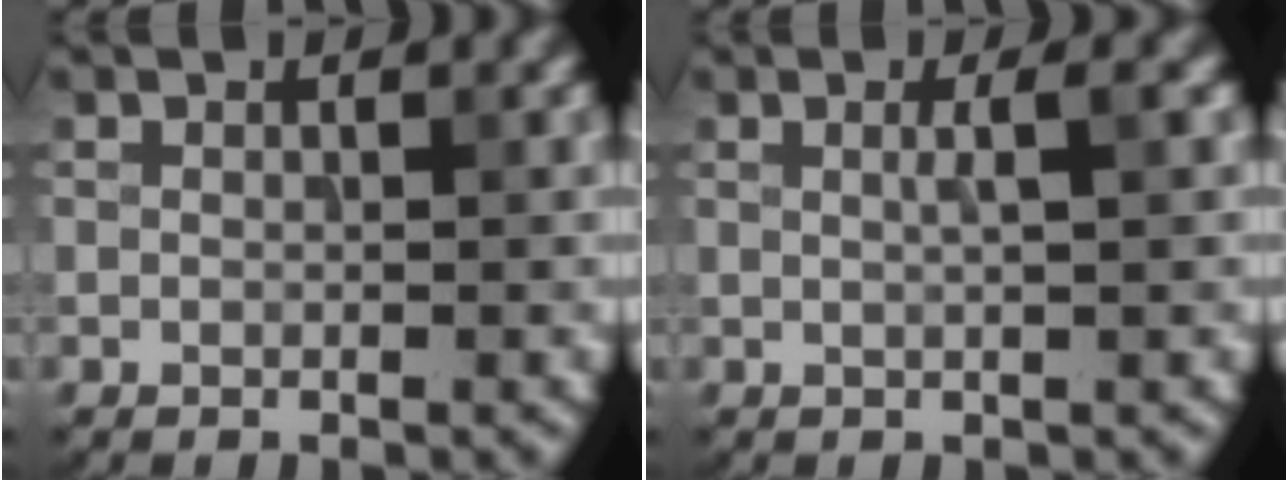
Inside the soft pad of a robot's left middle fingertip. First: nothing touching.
{"total": 1.6, "force": [0.3, 0.3, 1.6], "torque": [-0.020, 0.005, 0.001]}